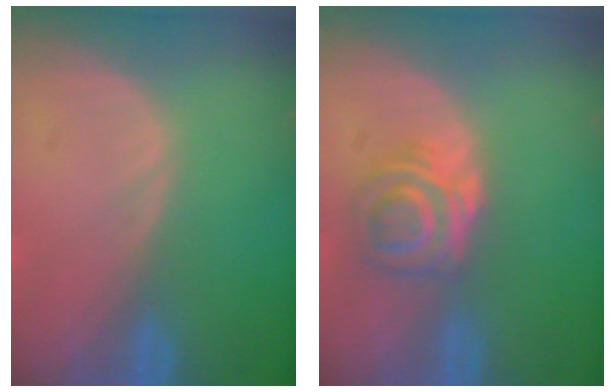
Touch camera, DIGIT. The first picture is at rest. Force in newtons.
{"total": 6.2, "press": 5.1, "slide": 3.6}